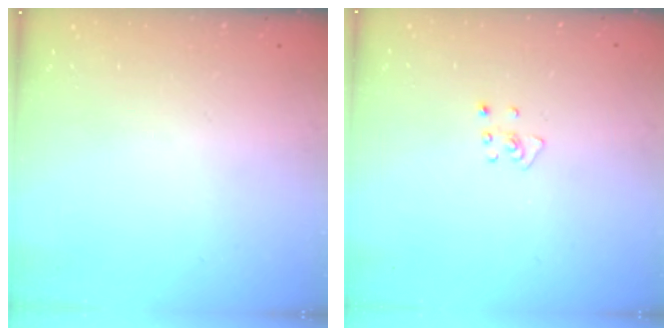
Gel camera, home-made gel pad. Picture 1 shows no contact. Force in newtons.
{"total": 3.6, "press": 3.6, "slide": 0.2}